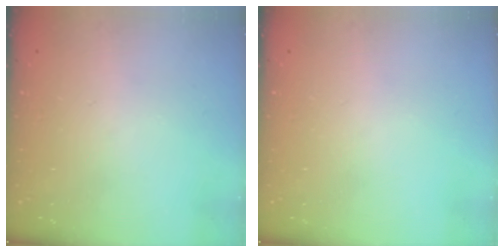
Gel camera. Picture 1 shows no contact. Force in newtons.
{"total": 0.0}